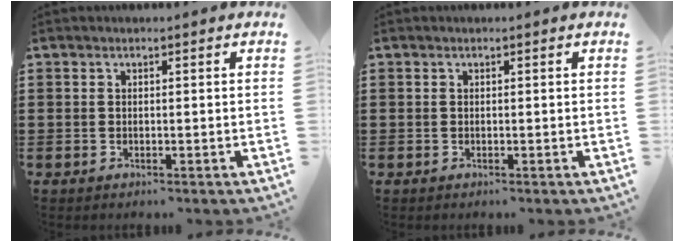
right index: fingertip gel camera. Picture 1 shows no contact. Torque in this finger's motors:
{"motor_torque": [0.00, 0.00, 0.00, 0.00]}